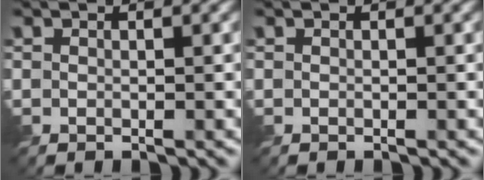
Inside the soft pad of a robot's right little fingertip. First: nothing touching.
{"total": 0.0}